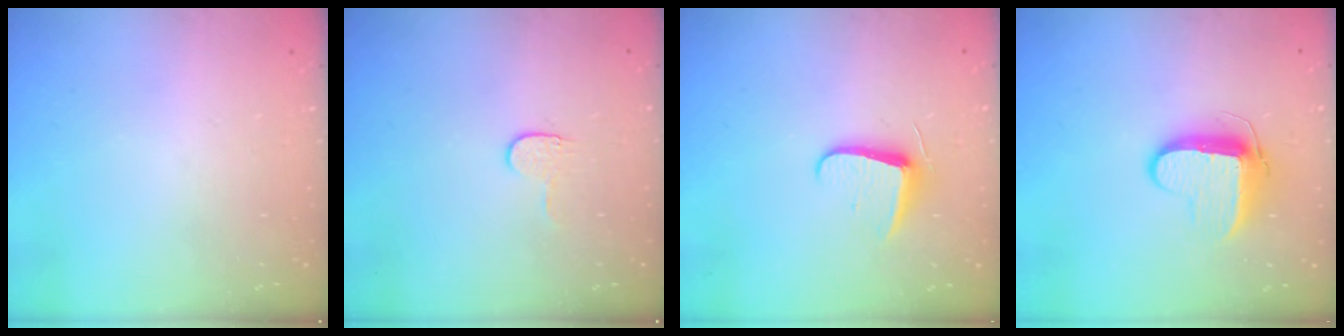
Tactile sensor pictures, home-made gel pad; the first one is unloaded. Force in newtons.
{"total": 3.6, "press": 3.6, "slide": 0.3}
{"total": 7.8, "press": 7.7, "slide": 0.4}
{"total": 9.9, "press": 9.8, "slide": 0.5}